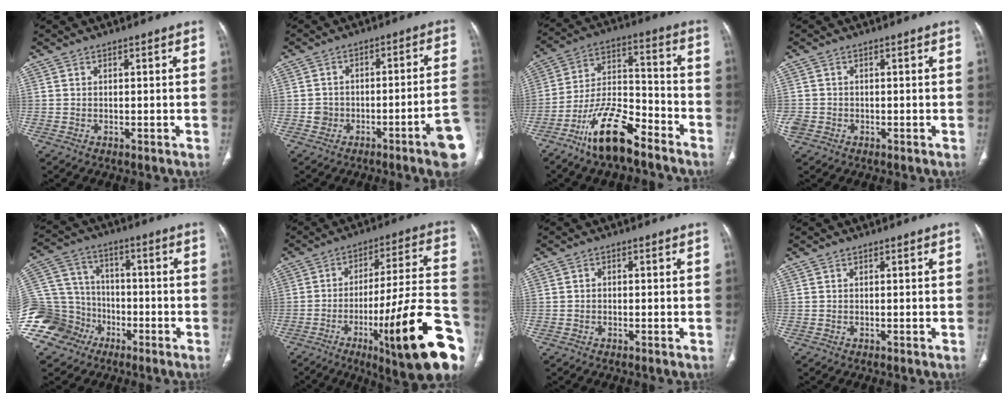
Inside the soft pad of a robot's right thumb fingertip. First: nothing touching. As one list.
[{"total": 10.3, "force": [-4.6, 2.4, 8.9], "torque": [-0.111, 0.044, -0.062]}, {"total": 14.9, "force": [-10.2, 5.2, 9.5], "torque": [-0.172, 0.072, -0.190]}, {"total": 2.8, "force": [-0.7, 2.5, 1.0], "torque": [-0.019, 0.009, -0.010]}, {"total": 16.6, "force": [-7.9, 13.6, 5.1], "torque": [-0.105, 0.063, -0.138]}, {"total": 26.2, "force": [-11.0, 4.4, 23.4], "torque": [-0.295, 0.050, -0.158]}, {"total": 0.8, "force": [-0.1, 0.7, 0.4], "torque": [-0.002, 0.004, -0.003]}, {"total": 0.0}]